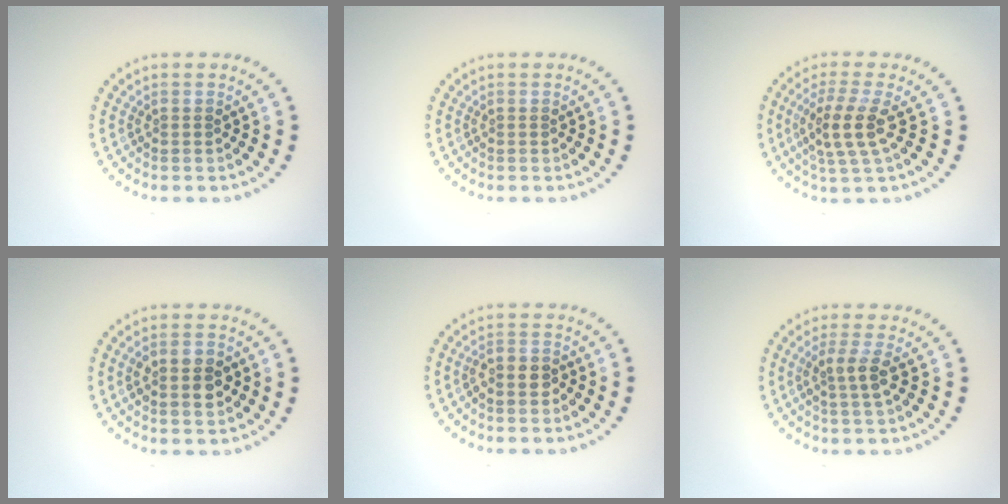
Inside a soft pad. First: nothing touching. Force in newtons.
{"total": 0.0}
{"total": 3.7, "press": 3.2, "slide": 1.9}
{"total": 2.8, "press": 2.8, "slide": 0.3}
{"total": 1.5, "press": 1.3, "slide": 0.8}
{"total": 2.4, "press": 2.2, "slide": 1.1}